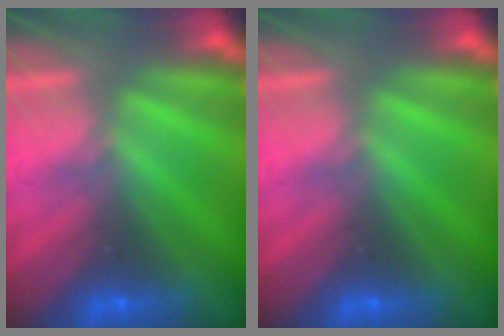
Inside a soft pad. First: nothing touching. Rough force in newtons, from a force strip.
{"total": 0.0}